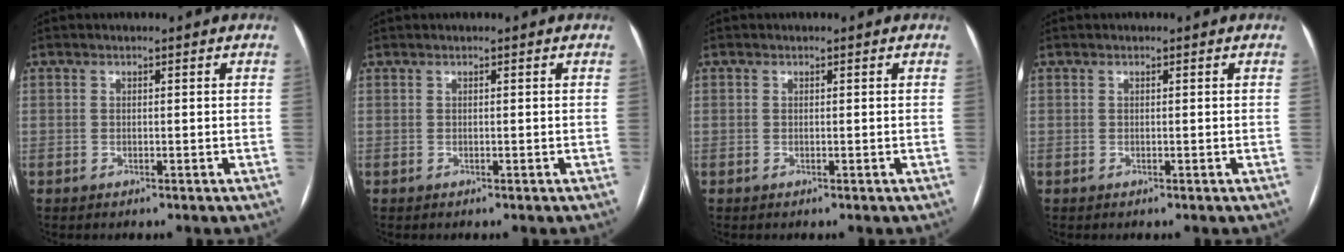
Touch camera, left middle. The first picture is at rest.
{"total": 0.0}
{"total": 0.0}
{"total": 0.0}